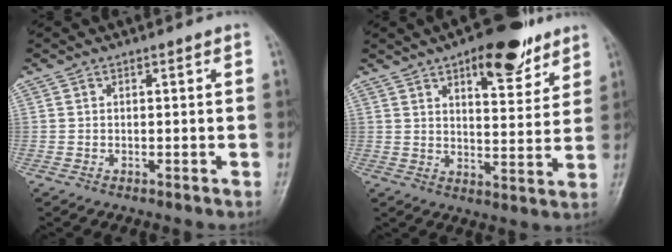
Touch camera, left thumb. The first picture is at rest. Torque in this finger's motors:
{"motor_torque": [-0.10, 0.10, -0.25, -0.35, 0.15]}